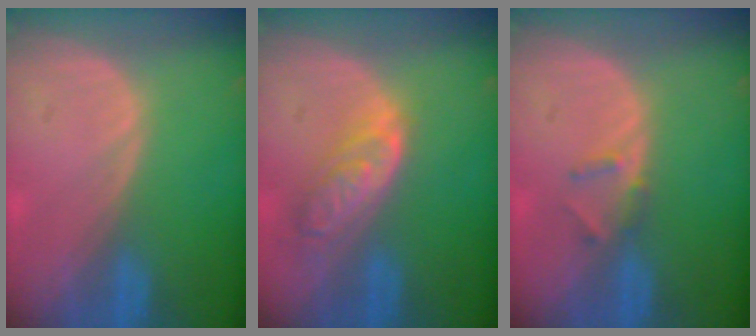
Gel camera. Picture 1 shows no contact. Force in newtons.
{"total": 6.3, "press": 5.6, "slide": 2.8}
{"total": 1.9, "press": 1.7, "slide": 0.9}